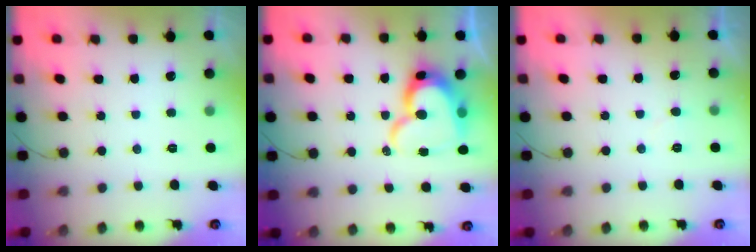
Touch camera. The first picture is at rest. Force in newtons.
{"total": 16.2, "press": 16.2, "slide": 1.5}
{"total": 3.8, "press": 3.7, "slide": 0.3}